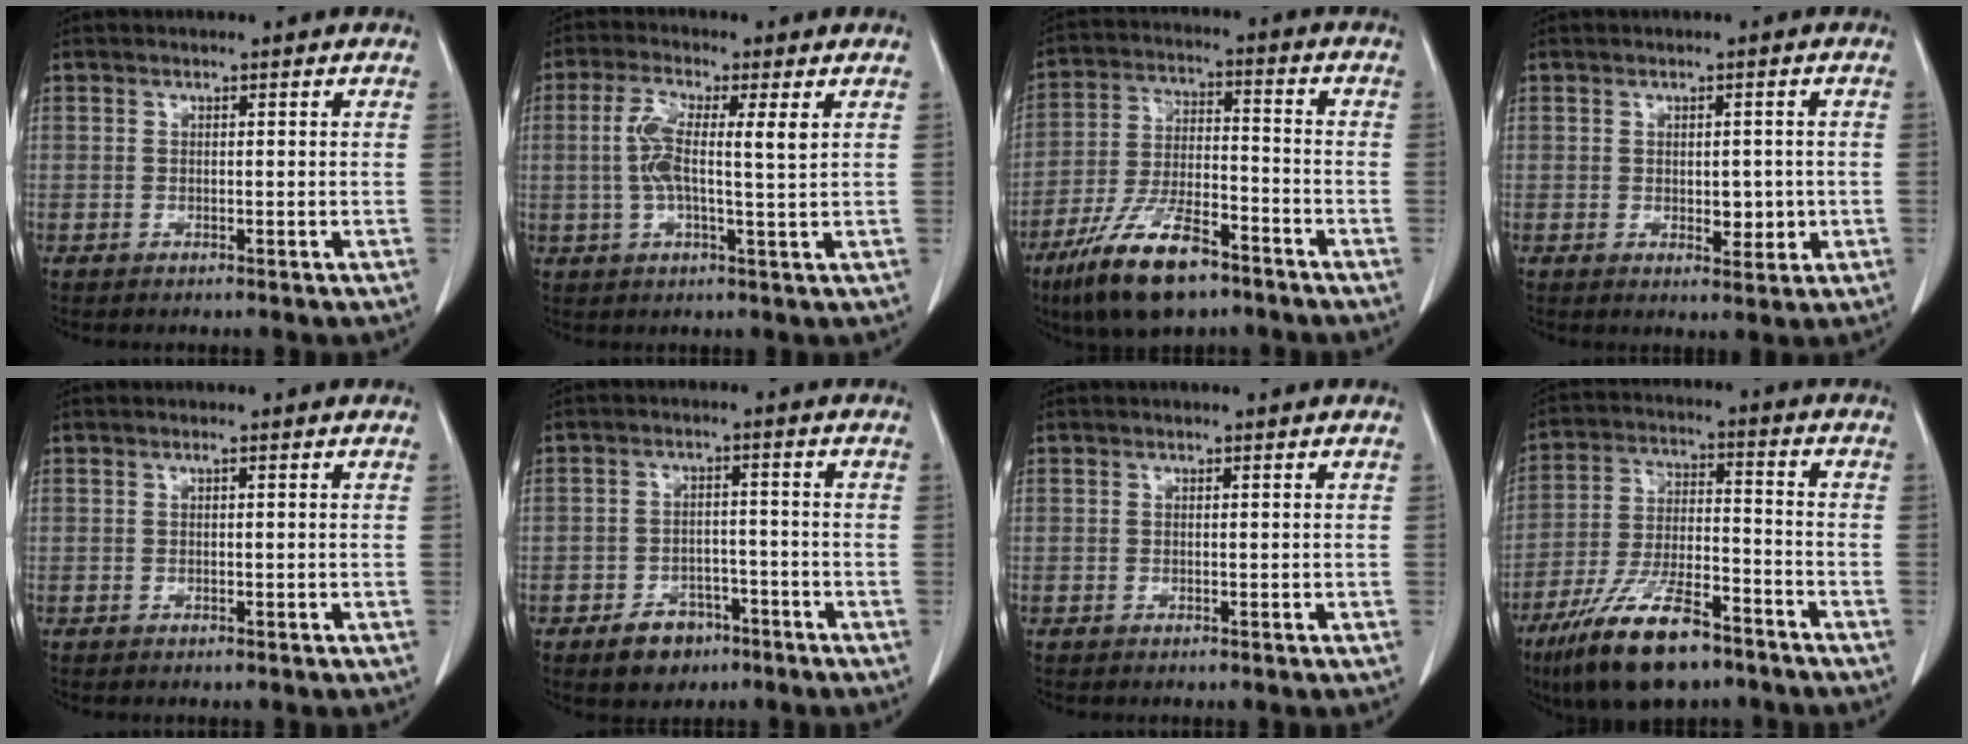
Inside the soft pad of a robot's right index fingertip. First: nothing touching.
{"total": 7.8, "force": [1.3, 1.3, 7.6], "torque": [-0.157, 0.012, 0.022]}
{"total": 14.5, "force": [-9.4, 4.6, 10.0], "torque": [-0.199, -0.010, -0.169]}
{"total": 4.2, "force": [-0.5, 2.3, 3.4], "torque": [-0.047, 0.002, 0.002]}
{"total": 0.7, "force": [0.2, 0.2, 0.6], "torque": [-0.013, 0.002, 0.005]}
{"total": 6.3, "force": [-3.8, 4.3, 2.5], "torque": [-0.041, 0.008, -0.052]}
{"total": 0.0}
{"total": 15.9, "force": [-10.7, 4.9, 10.7], "torque": [-0.221, -0.018, -0.193]}